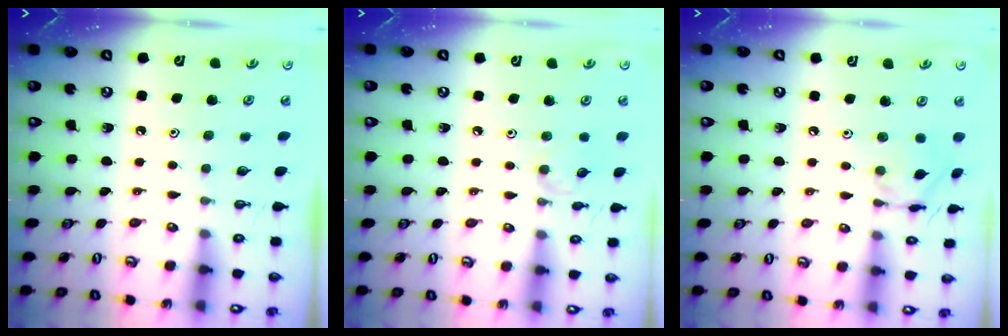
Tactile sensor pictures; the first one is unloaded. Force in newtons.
{"total": 4.1, "press": 4.1, "slide": 0.5}
{"total": 7.4, "press": 7.4, "slide": 0.5}